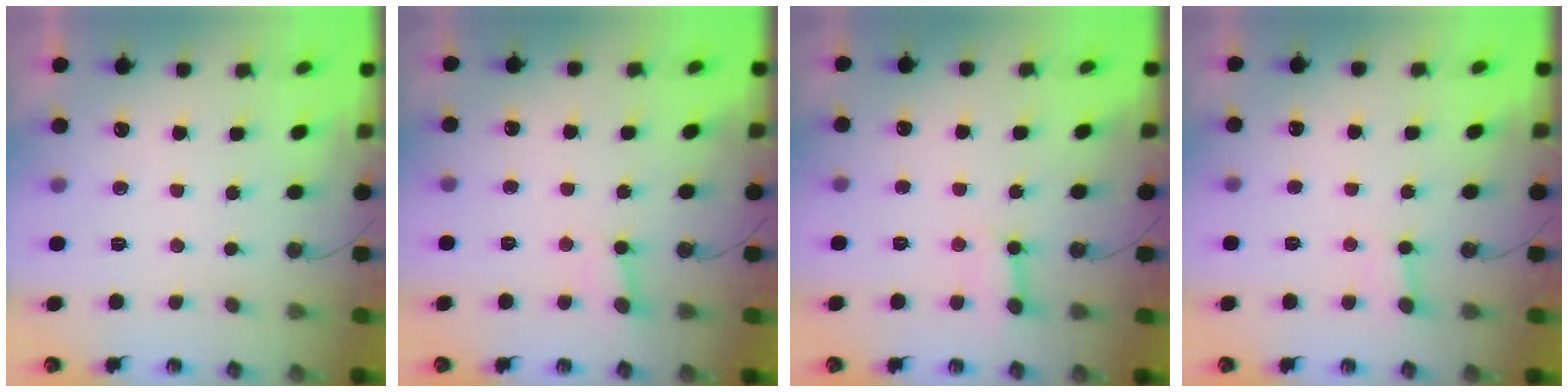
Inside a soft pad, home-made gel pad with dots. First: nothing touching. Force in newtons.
{"total": 2.4, "press": 2.4, "slide": 0.0}
{"total": 6.2, "press": 6.2, "slide": 0.9}
{"total": 3.0, "press": 2.9, "slide": 0.3}